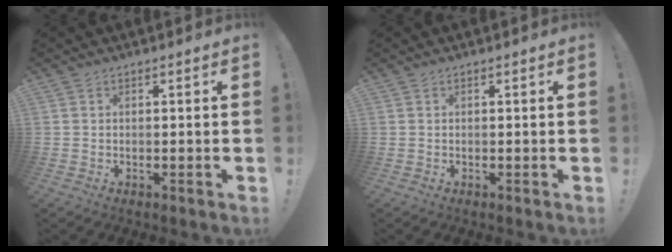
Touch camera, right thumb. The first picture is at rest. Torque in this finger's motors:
{"motor_torque": [-0.01, -0.08, -0.03, 0.05, 0.01]}